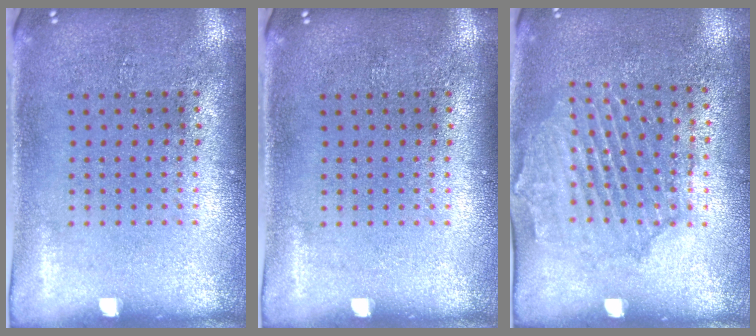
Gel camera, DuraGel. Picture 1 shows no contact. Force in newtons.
{"total": 0.0}
{"total": 1.6, "press": 1.6, "slide": 0.3}